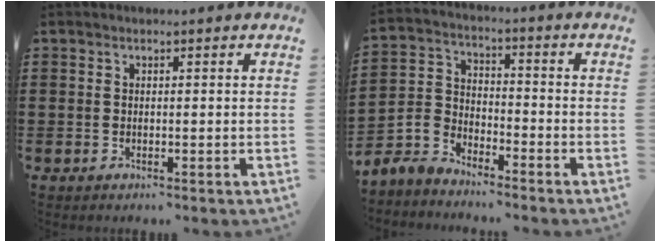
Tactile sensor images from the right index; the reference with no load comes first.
{"total": 4.6, "force": [-4.2, 1.8, 0.5], "torque": [-0.035, -0.001, -0.093]}